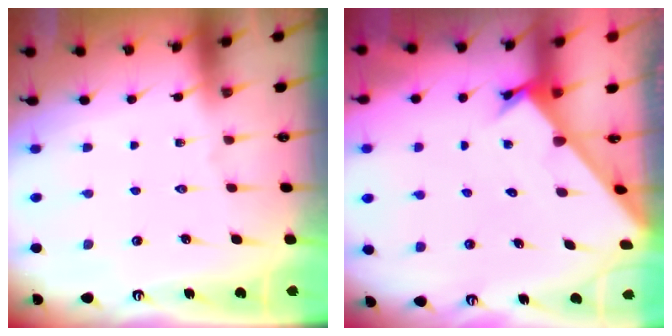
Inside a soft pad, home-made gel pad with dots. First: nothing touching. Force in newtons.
{"total": 2.2, "press": 2.2, "slide": 0.2}